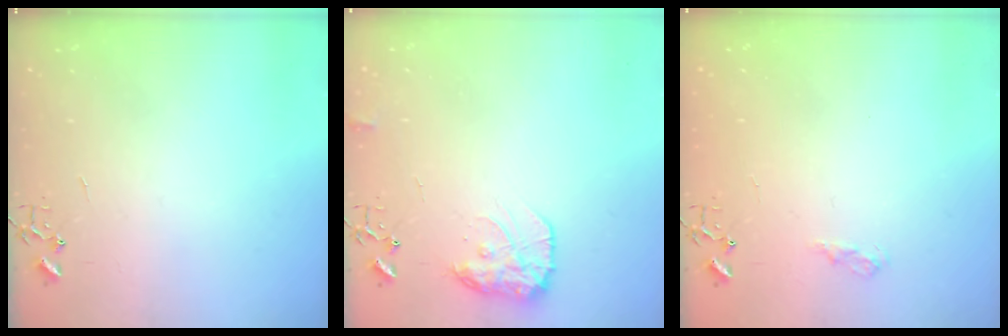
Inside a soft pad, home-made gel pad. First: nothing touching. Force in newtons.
{"total": 12.0, "press": 12.0, "slide": 0.1}
{"total": 6.5, "press": 6.5, "slide": 0.8}